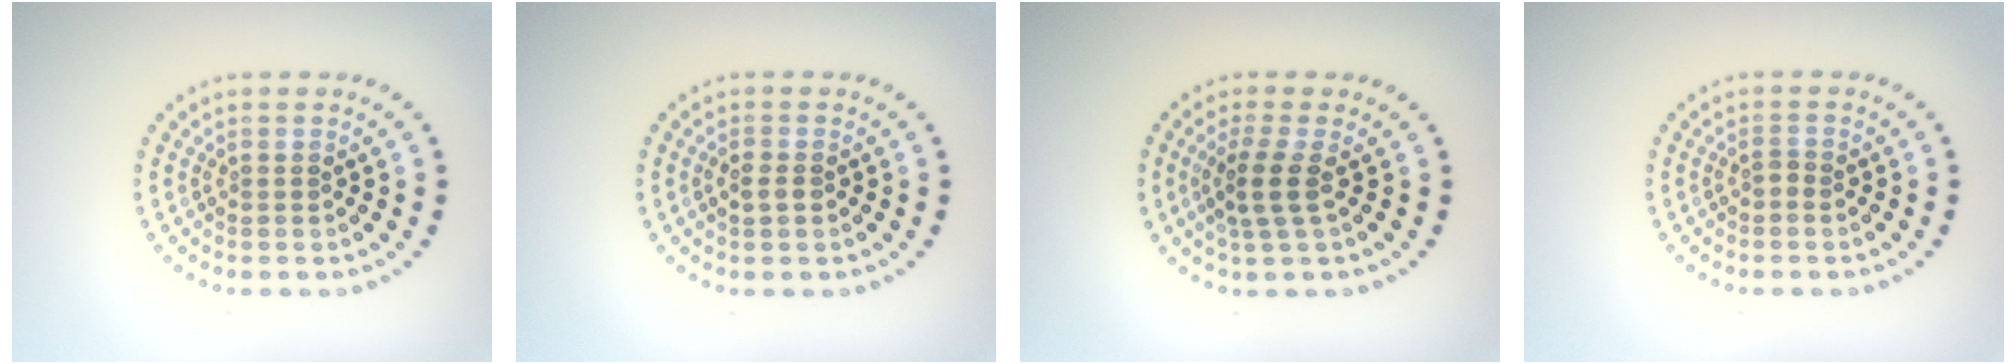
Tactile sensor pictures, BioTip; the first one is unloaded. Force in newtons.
{"total": 1.2, "press": 1.2, "slide": 0.1}
{"total": 2.5, "press": 2.0, "slide": 1.5}
{"total": 0.9, "press": 0.5, "slide": 0.7}